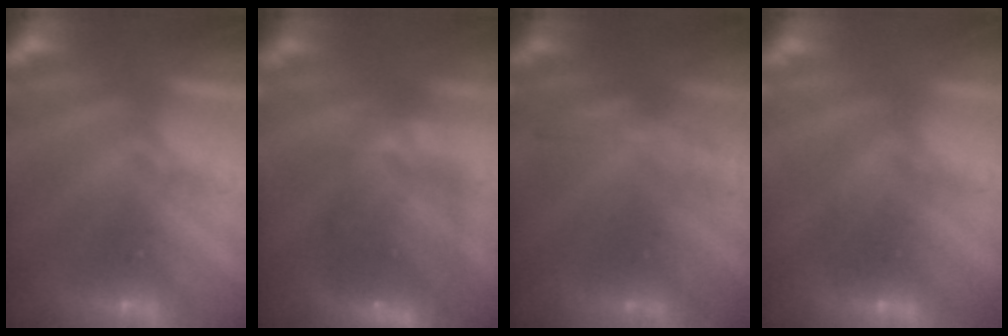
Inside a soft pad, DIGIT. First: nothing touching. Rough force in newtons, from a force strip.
{"total": 9.2}
{"total": 1.7}
{"total": 2.7}